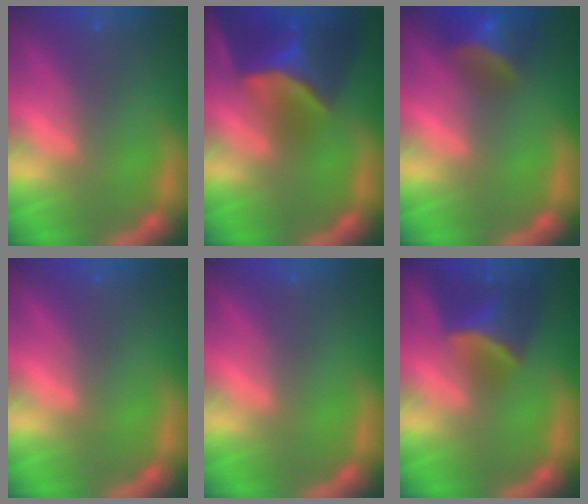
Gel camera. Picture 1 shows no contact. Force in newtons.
{"total": 9.4}
{"total": 5.5}
{"total": 0.0}
{"total": 0.0}
{"total": 5.5}